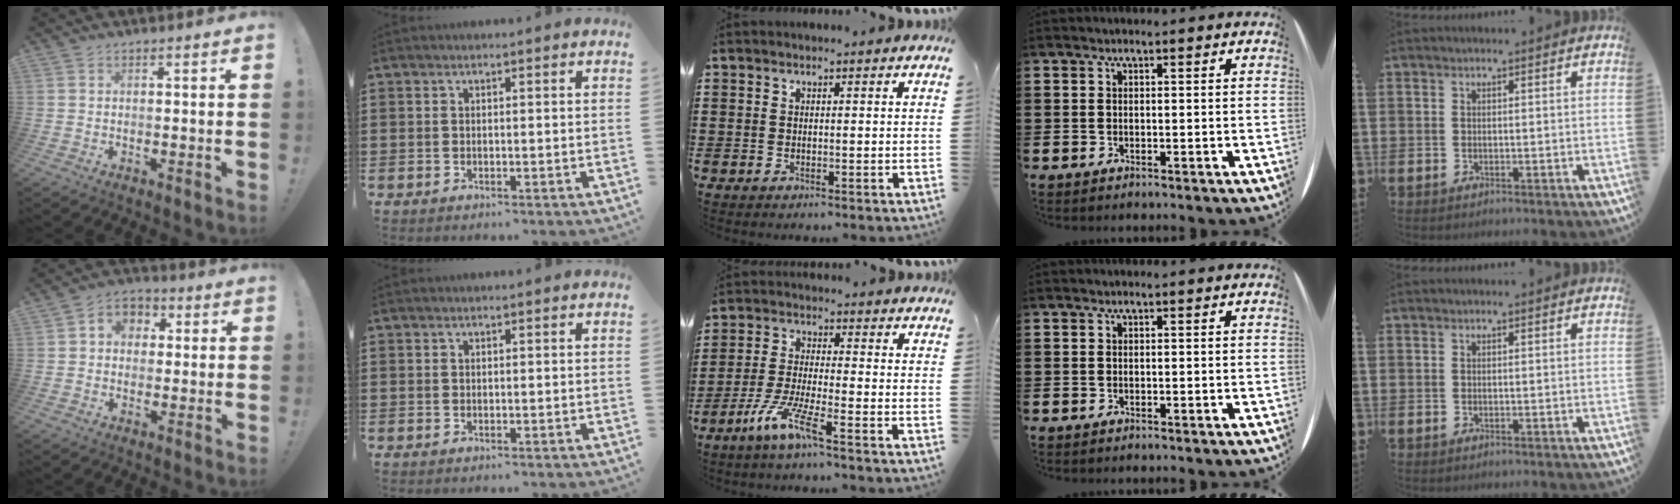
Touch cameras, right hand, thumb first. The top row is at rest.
{"thumb": {"total": 5.7, "force": [-0.1, 5.0, 2.6], "torque": [-0.043, 0.013, 0.002]}, "middle": {"total": 6.9, "force": [-4.5, 0.6, 5.2], "torque": [-0.116, -0.010, -0.087]}}